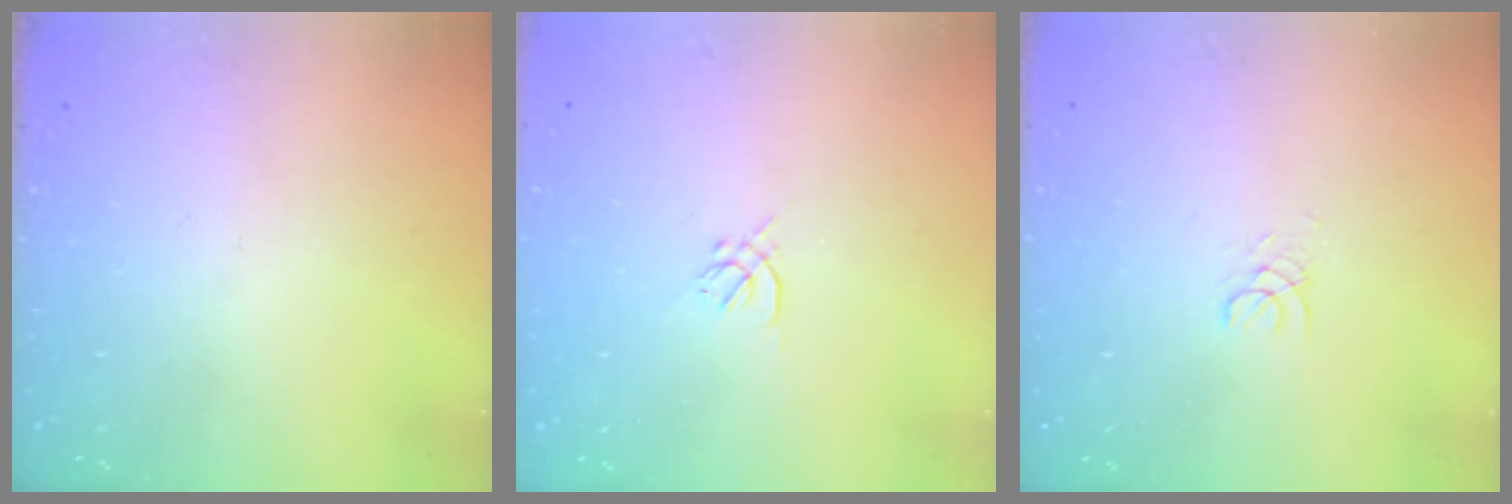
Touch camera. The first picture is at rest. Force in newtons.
{"total": 1.0, "press": 0.9, "slide": 0.4}
{"total": 1.0, "press": 1.0, "slide": 0.1}